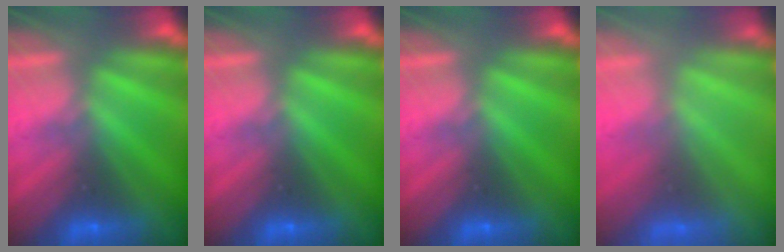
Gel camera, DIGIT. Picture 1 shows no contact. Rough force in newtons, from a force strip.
{"total": 0.0}
{"total": 0.0}
{"total": 6.3}